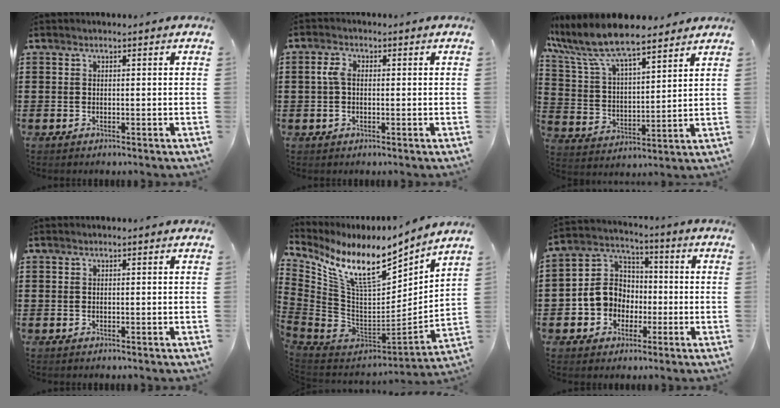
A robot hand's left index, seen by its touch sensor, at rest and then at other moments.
{"total": 3.2, "force": [0.0, 1.8, 2.6], "torque": [-0.076, -0.001, -0.008]}
{"total": 9.5, "force": [8.1, 1.7, 4.6], "torque": [-0.123, -0.035, 0.140]}
{"total": 0.0}
{"total": 12.4, "force": [8.0, 4.1, 8.6], "torque": [-0.187, -0.067, 0.135]}
{"total": 8.0, "force": [-1.9, 7.4, 2.5], "torque": [-0.094, 0.011, -0.042]}